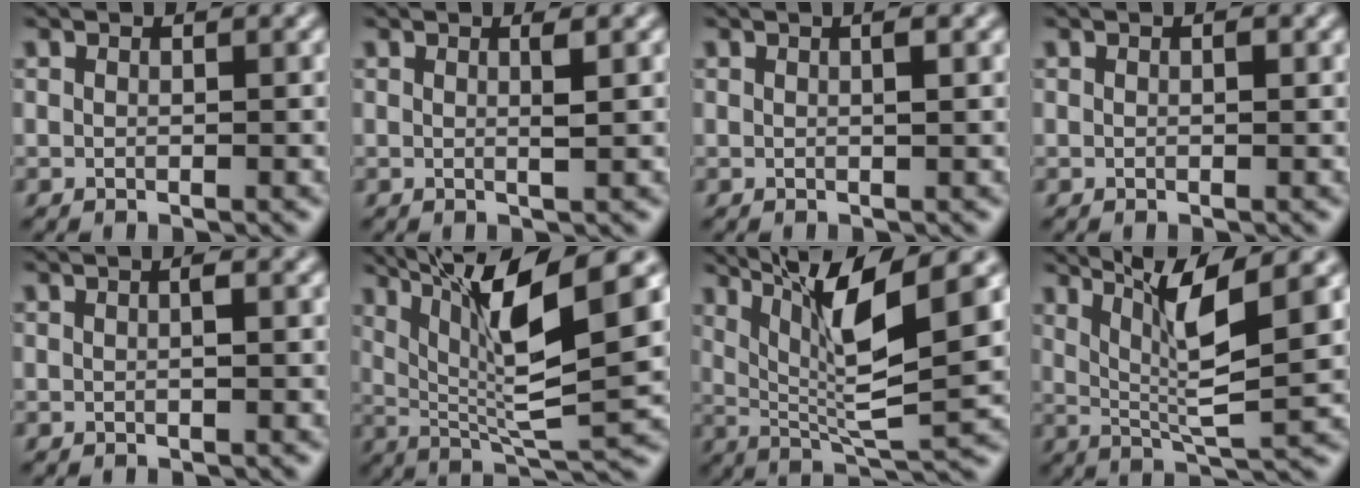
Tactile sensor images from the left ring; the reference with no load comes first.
{"total": 1.0, "force": [0.0, 0.0, 1.0], "torque": [-0.015, 0.001, 0.001]}
{"total": 0.7, "force": [0.1, 0.1, 0.7], "torque": [-0.008, 0.004, 0.005]}
{"total": 0.0}
{"total": 0.9, "force": [-0.3, 0.1, 0.8], "torque": [-0.008, 0.000, -0.001]}
{"total": 11.3, "force": [4.4, 2.5, 10.2], "torque": [-0.188, 0.011, 0.094]}
{"total": 10.2, "force": [4.1, 2.1, 9.1], "torque": [-0.170, 0.008, 0.089]}
{"total": 7.3, "force": [2.7, 1.4, 6.7], "torque": [-0.125, 0.001, 0.063]}